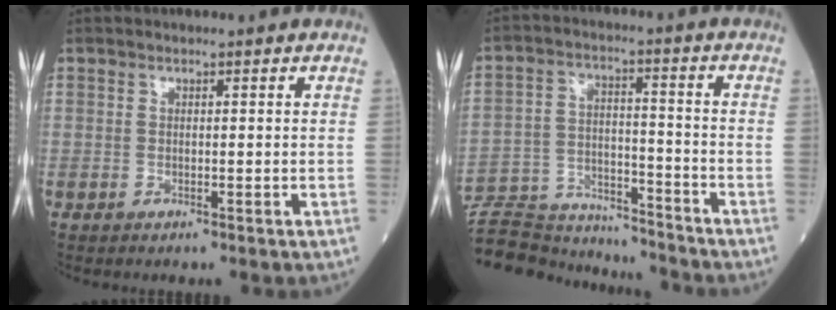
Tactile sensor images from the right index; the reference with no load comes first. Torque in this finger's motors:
{"motor_torque": [-0.23, -0.72, -0.90, -0.21]}